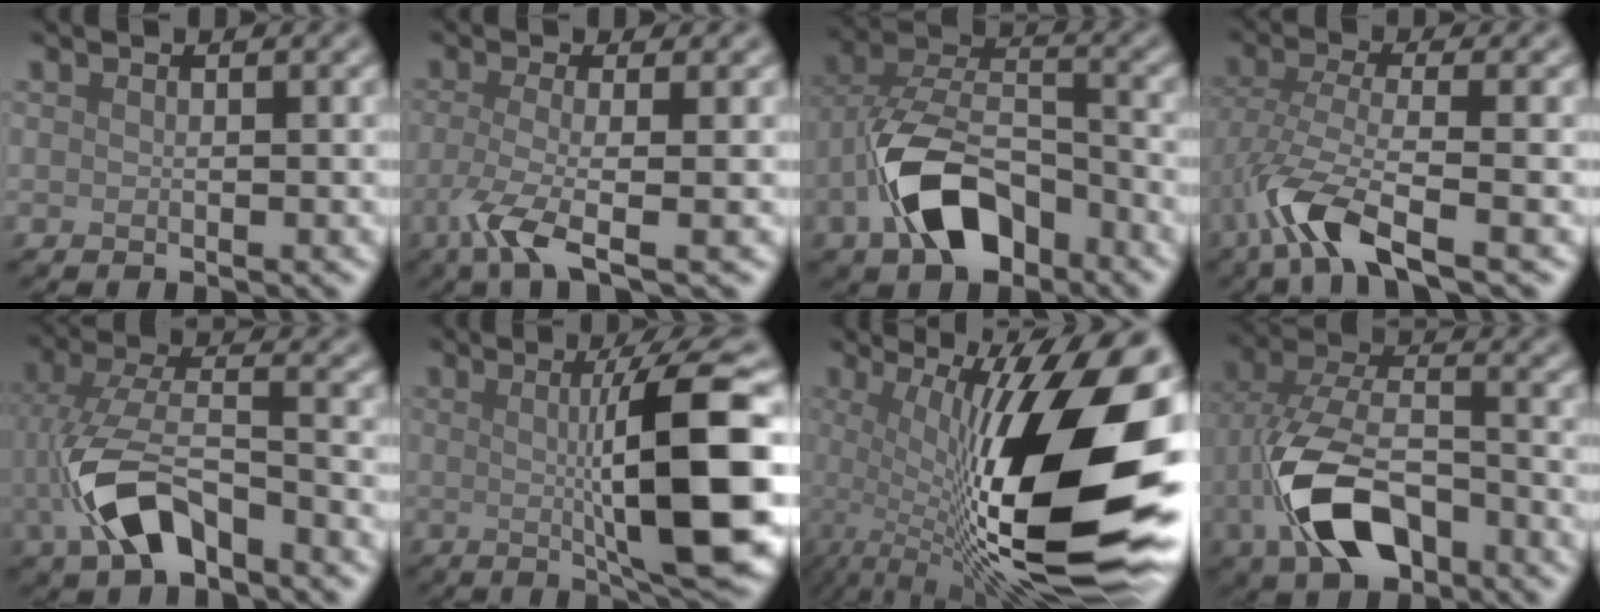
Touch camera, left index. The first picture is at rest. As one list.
[{"total": 4.0, "force": [-1.7, 0.8, 3.5], "torque": [-0.069, -0.012, -0.044]}, {"total": 8.7, "force": [-3.9, 5.0, 5.9], "torque": [-0.121, 0.004, -0.079]}, {"total": 5.7, "force": [-3.1, 1.6, 4.6], "torque": [-0.101, -0.008, -0.070]}, {"total": 6.5, "force": [-2.5, 3.2, 5.1], "torque": [-0.114, -0.001, -0.053]}, {"total": 11.2, "force": [0.1, 1.8, 11.1], "torque": [-0.142, -0.004, 0.005]}, {"total": 16.9, "force": [0.4, 5.1, 16.1], "torque": [-0.237, 0.003, 0.006]}, {"total": 8.7, "force": [-3.4, 4.9, 6.3], "torque": [-0.141, -0.002, -0.069]}]